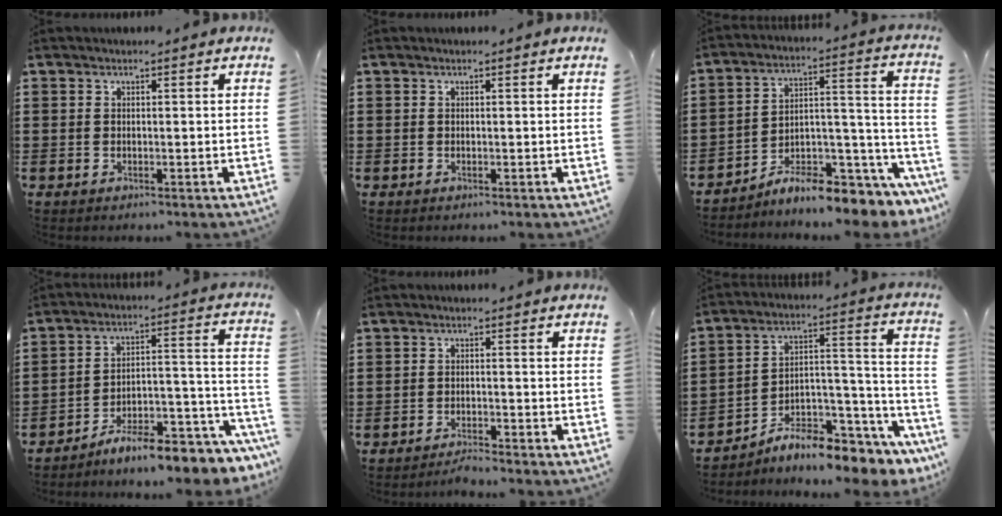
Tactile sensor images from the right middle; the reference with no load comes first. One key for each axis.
{"total": 0.0}
{"total": 7.2, "fx": -6.7, "fy": 1.2, "fz": 2.4, "tx": -0.031, "ty": 0.004, "tz": -0.126}
{"total": 8.3, "fx": -7.7, "fy": 0.6, "fz": 3.2, "tx": -0.036, "ty": 0.010, "tz": -0.146}
{"total": 2.0, "fx": -2.0, "fy": 0.0, "fz": 0.3, "tx": -0.010, "ty": 0.002, "tz": -0.040}
{"total": 7.1, "fx": -6.3, "fy": 1.8, "fz": 2.7, "tx": -0.048, "ty": -0.002, "tz": -0.120}